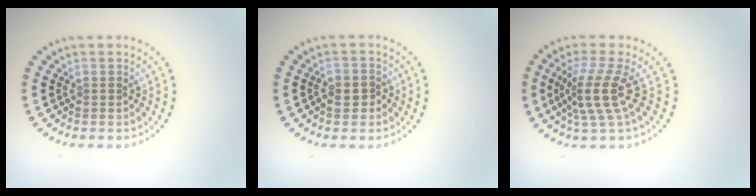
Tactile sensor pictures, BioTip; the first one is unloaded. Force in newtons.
{"total": 1.6, "press": 1.5, "slide": 0.5}
{"total": 3.9, "press": 2.8, "slide": 2.7}